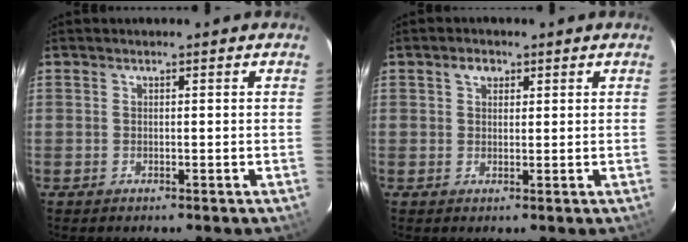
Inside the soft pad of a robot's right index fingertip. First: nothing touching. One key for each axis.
{"total": 2.1, "fx": 1.2, "fy": 1.4, "fz": 1.0, "tx": -0.014, "ty": 0.008, "tz": 0.019}